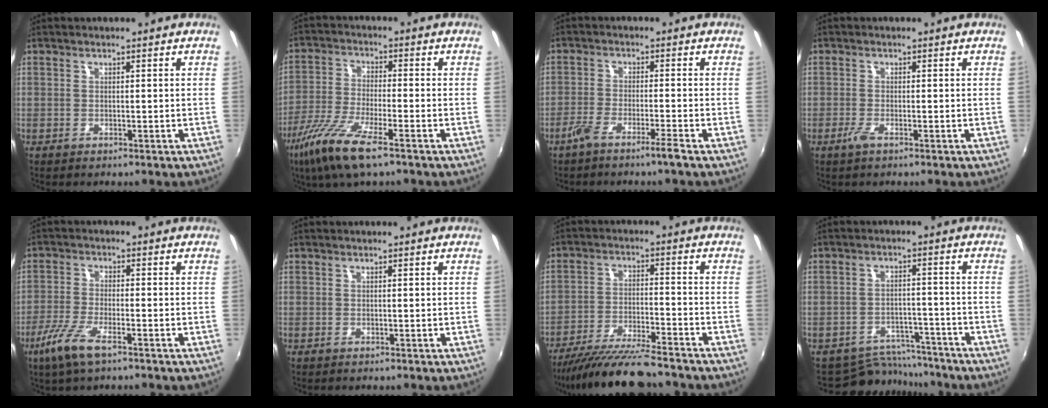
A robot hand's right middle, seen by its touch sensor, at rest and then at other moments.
{"total": 11.4, "force": [-7.2, 2.1, 8.6], "torque": [-0.190, -0.027, -0.145]}
{"total": 4.3, "force": [-3.3, -0.5, 2.7], "torque": [-0.073, -0.003, -0.066]}
{"total": 1.8, "force": [-1.1, 0.2, 1.4], "torque": [-0.029, -0.005, -0.023]}
{"total": 7.3, "force": [-4.6, 1.6, 5.4], "torque": [-0.130, -0.015, -0.090]}
{"total": 0.0}
{"total": 14.2, "force": [-12.6, 1.2, 6.5], "torque": [-0.141, -0.031, -0.211]}
{"total": 8.1, "force": [-7.5, 3.0, -0.1], "torque": [-0.008, 0.020, -0.108]}